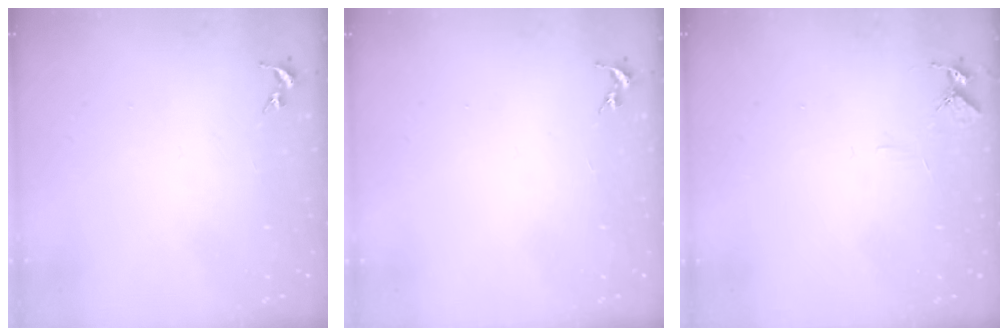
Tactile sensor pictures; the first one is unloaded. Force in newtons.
{"total": 0.0}
{"total": 5.4, "press": 5.4, "slide": 0.6}